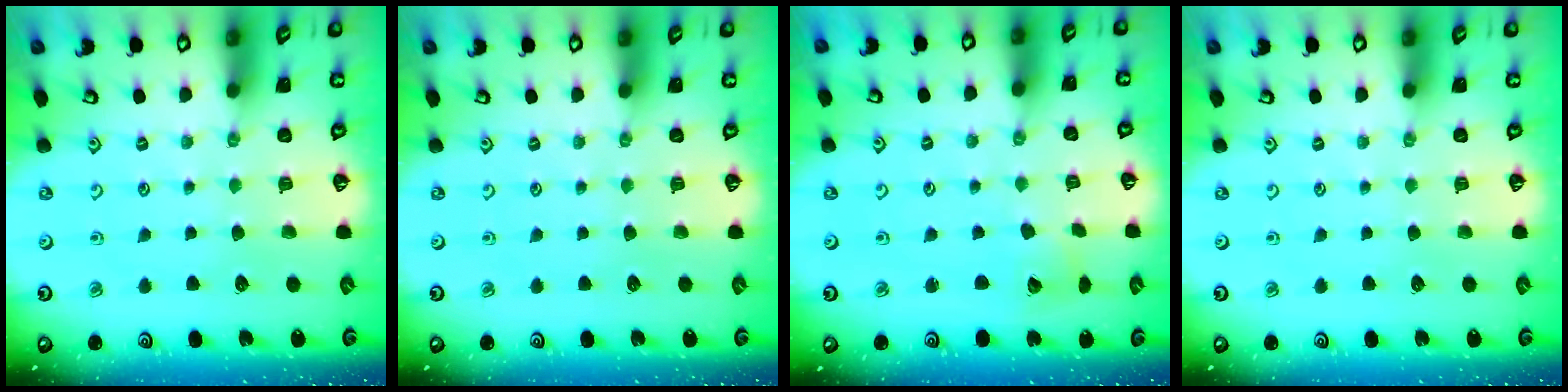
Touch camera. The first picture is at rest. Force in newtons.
{"total": 0.0}
{"total": 5.0, "press": 4.9, "slide": 0.5}
{"total": 0.0}